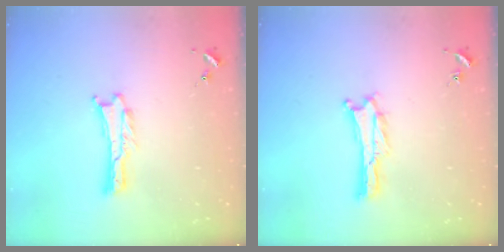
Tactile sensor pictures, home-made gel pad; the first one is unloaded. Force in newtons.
{"total": 0.0}